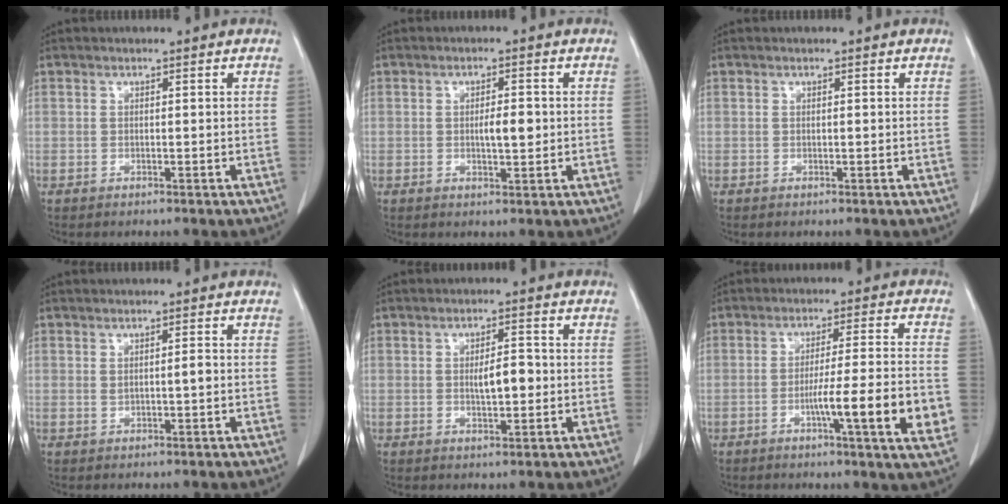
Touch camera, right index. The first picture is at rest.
{"total": 3.3, "force": [0.0, 0.9, 3.2], "torque": [-0.053, -0.001, 0.001]}
{"total": 0.0}
{"total": 1.7, "force": [0.1, 0.3, 1.7], "torque": [-0.029, 0.000, 0.004]}
{"total": 4.3, "force": [-0.2, 1.3, 4.1], "torque": [-0.068, 0.002, -0.001]}
{"total": 11.9, "force": [-3.4, -0.6, 11.4], "torque": [-0.171, -0.013, -0.057]}